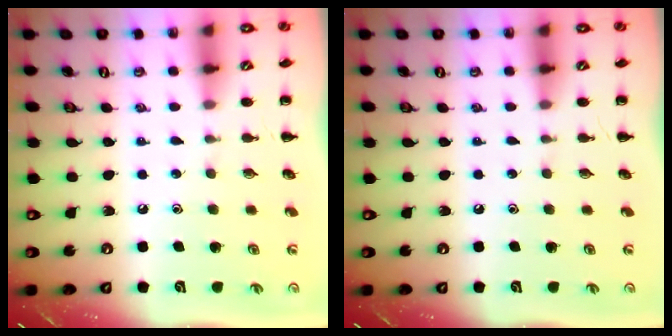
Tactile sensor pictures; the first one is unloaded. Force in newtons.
{"total": 0.0}